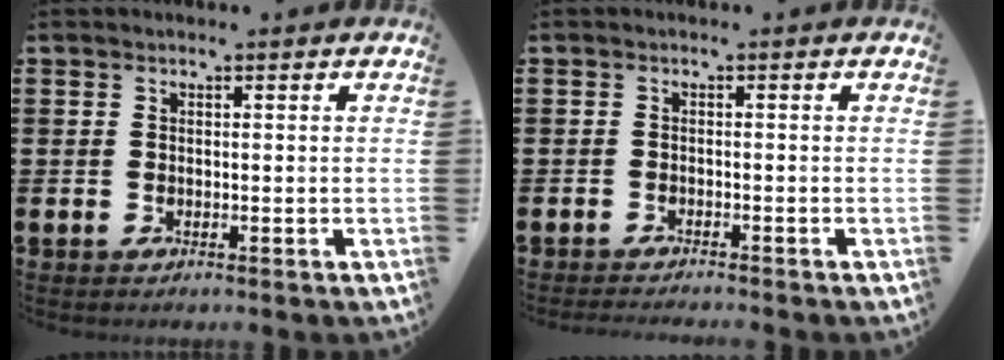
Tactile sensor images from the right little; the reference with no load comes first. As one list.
[{"total": 0.9, "force": [-0.9, -0.2, 0.1], "torque": [-0.002, -0.001, -0.018]}]